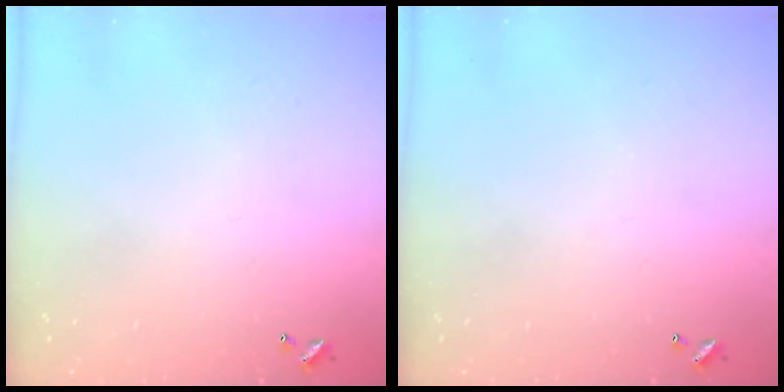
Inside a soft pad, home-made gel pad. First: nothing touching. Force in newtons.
{"total": 0.0}